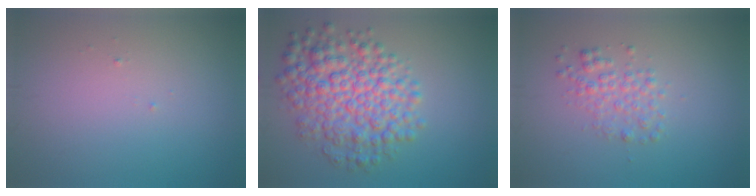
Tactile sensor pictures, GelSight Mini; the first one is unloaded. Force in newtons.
{"total": 7.5, "press": 7.5, "slide": 0.1}
{"total": 2.2, "press": 2.2, "slide": 0.0}